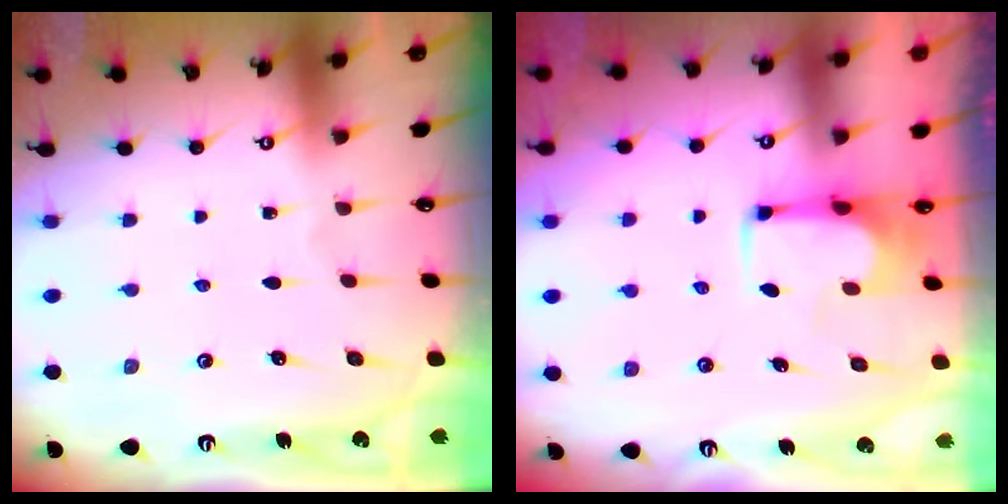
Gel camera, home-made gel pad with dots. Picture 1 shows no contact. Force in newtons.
{"total": 5.3, "press": 5.2, "slide": 1.0}